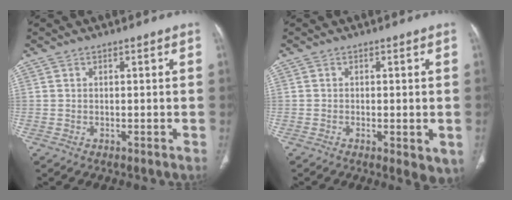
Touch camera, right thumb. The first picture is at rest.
{"total": 4.3, "force": [-1.2, 1.5, 3.9], "torque": [-0.052, -0.011, -0.014]}